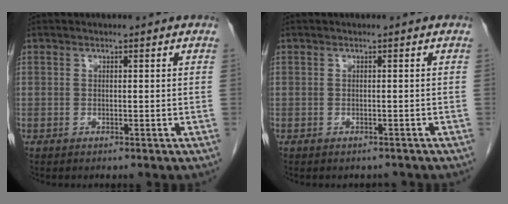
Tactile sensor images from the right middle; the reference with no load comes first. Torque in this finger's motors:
{"motor_torque": [0.01, -0.01, -0.02, 0.00]}